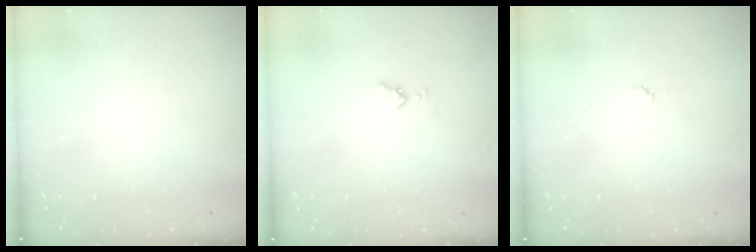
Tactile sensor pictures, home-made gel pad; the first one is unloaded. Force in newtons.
{"total": 3.6, "press": 3.5, "slide": 0.9}
{"total": 3.1, "press": 3.1, "slide": 0.4}